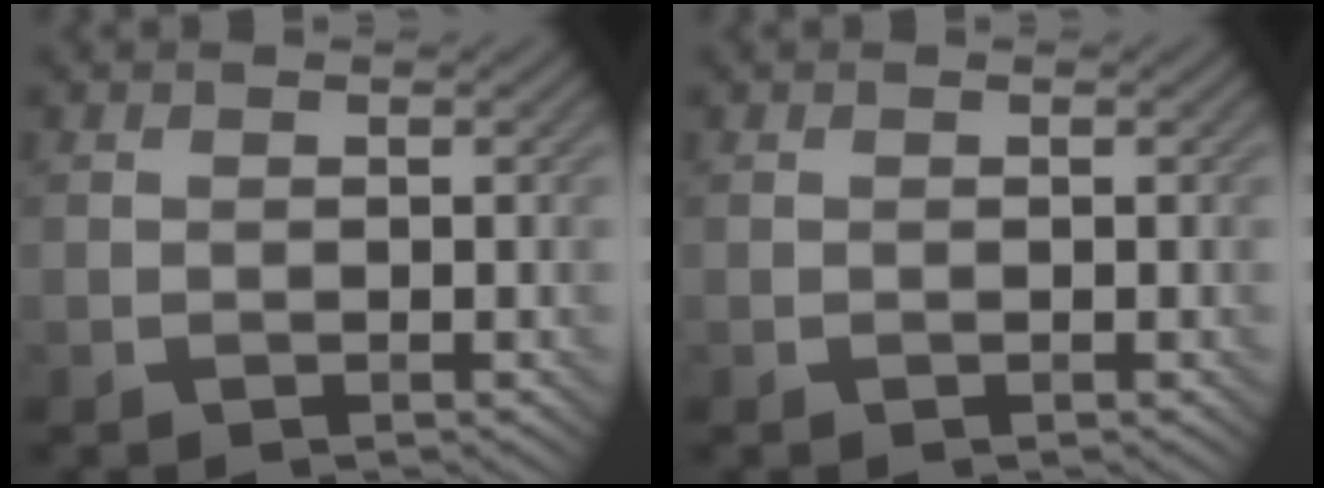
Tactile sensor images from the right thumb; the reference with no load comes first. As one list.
[{"total": 0.0}]